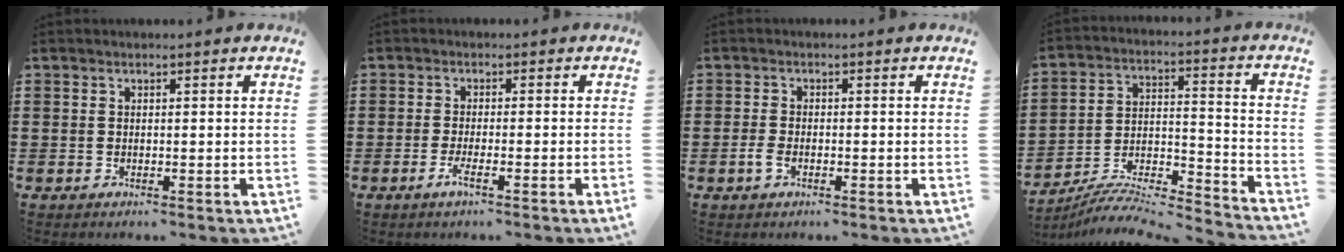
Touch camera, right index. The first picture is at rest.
{"total": 2.7, "force": [-1.5, -0.1, 2.2], "torque": [-0.046, -0.006, -0.031]}
{"total": 1.9, "force": [-1.0, 0.8, 1.4], "torque": [-0.042, -0.006, -0.023]}
{"total": 6.4, "force": [-6.1, 0.7, 2.0], "torque": [-0.036, -0.006, -0.124]}